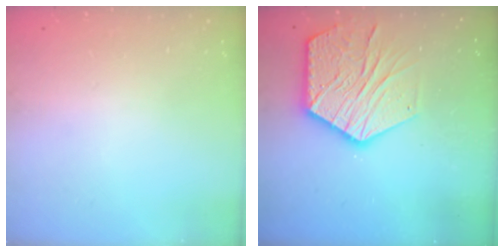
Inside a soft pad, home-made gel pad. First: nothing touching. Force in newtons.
{"total": 17.1, "press": 17.1, "slide": 1.3}